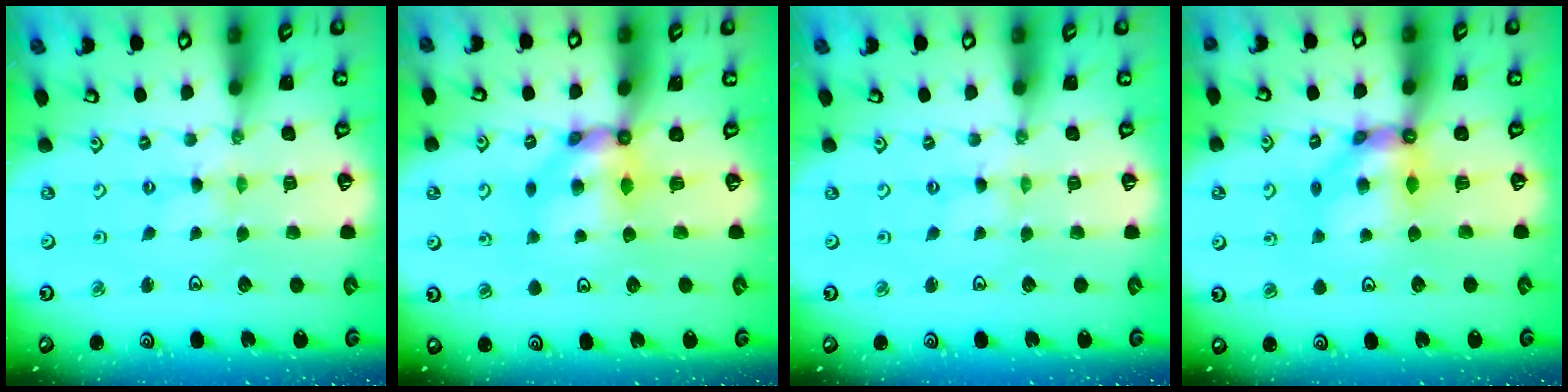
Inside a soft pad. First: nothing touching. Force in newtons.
{"total": 7.3, "press": 7.3, "slide": 0.4}
{"total": 0.0}
{"total": 9.1, "press": 9.1, "slide": 0.8}